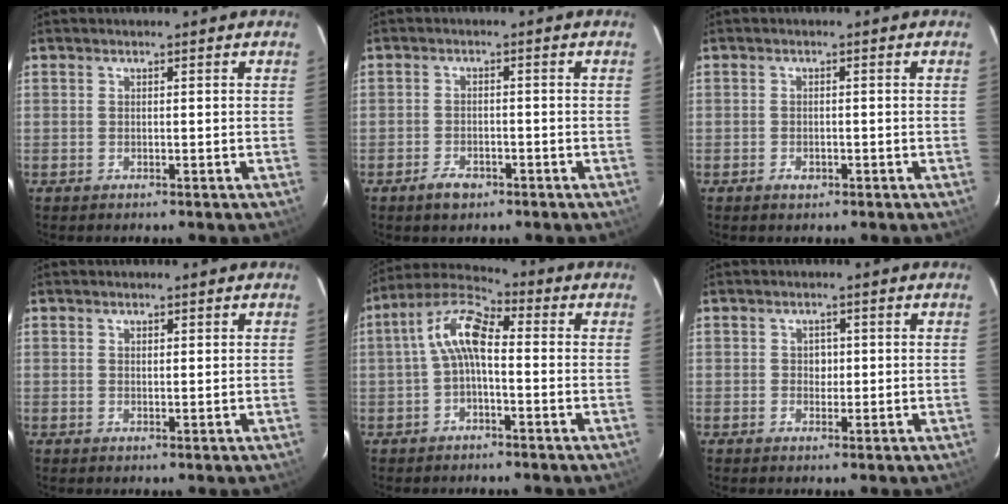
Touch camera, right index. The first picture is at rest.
{"total": 3.6, "force": [-2.4, 2.0, 1.9], "torque": [-0.042, 0.001, -0.039]}
{"total": 1.6, "force": [-0.8, 1.0, 0.9], "torque": [-0.016, 0.001, -0.012]}
{"total": 1.0, "force": [0.7, 0.5, 0.5], "torque": [-0.006, 0.001, 0.012]}
{"total": 8.1, "force": [-0.5, 3.4, 7.4], "torque": [-0.158, 0.028, -0.016]}
{"total": 1.8, "force": [0.1, 1.7, 0.6], "torque": [-0.005, 0.005, 0.001]}